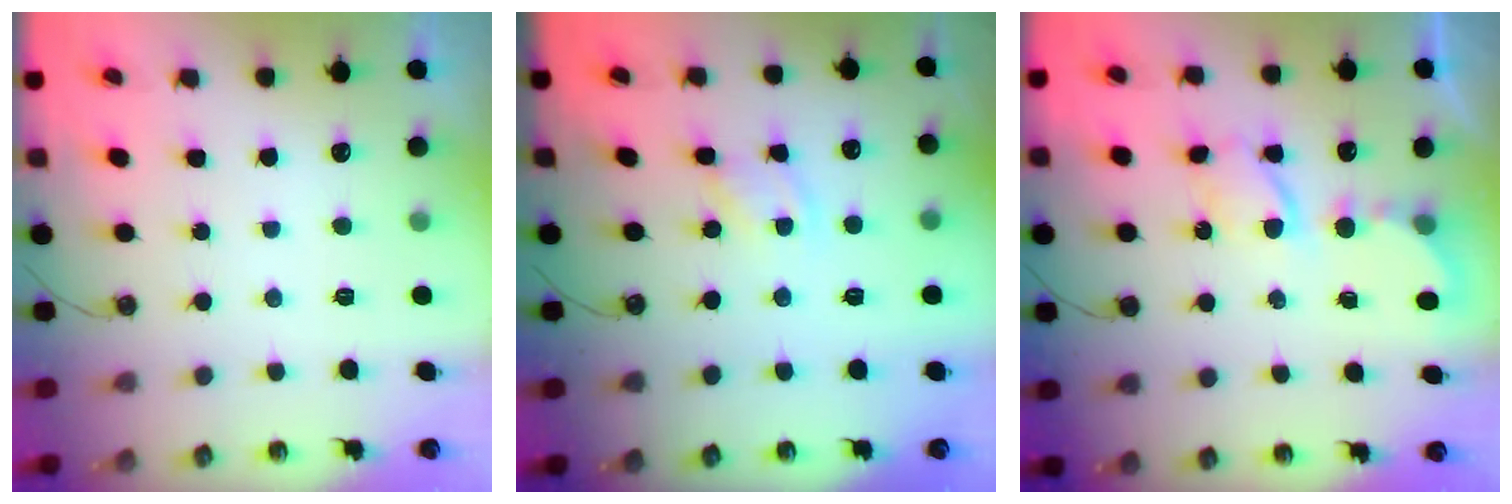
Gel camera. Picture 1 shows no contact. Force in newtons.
{"total": 4.1, "press": 4.0, "slide": 0.5}
{"total": 6.3, "press": 6.3, "slide": 0.3}